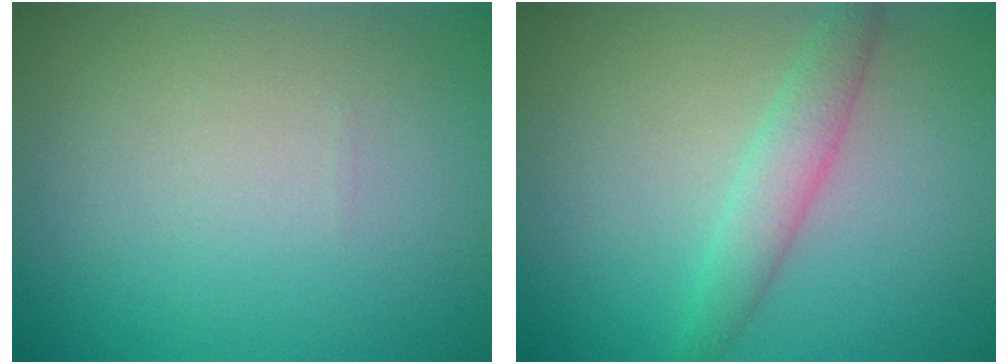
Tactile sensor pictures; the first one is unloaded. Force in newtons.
{"total": 2.7, "press": 2.7, "slide": 0.0}